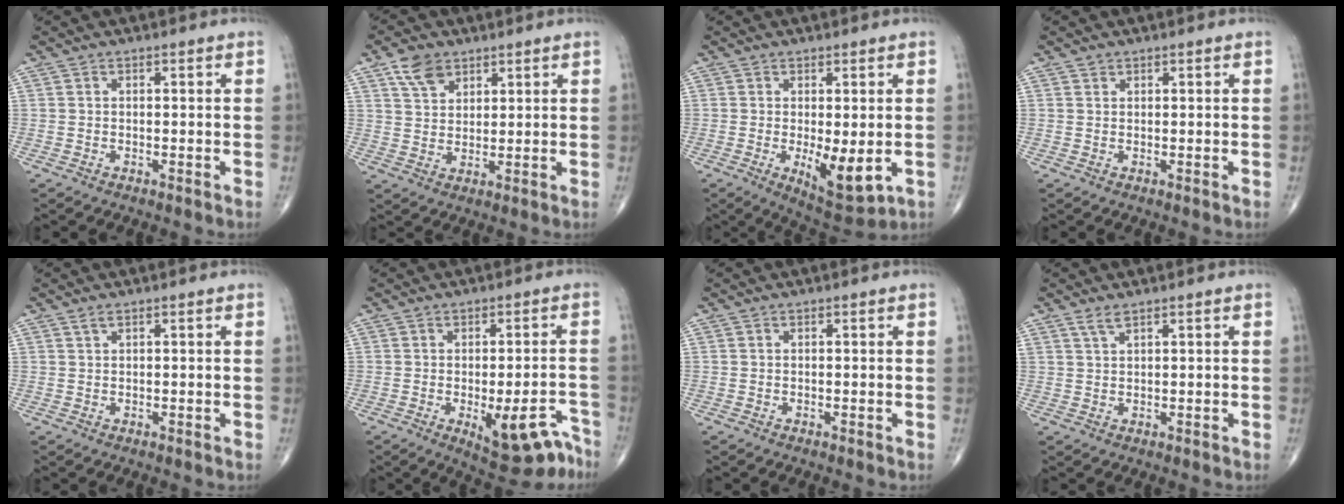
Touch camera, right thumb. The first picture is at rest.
{"total": 6.0, "force": [3.6, 3.9, 2.9], "torque": [-0.036, -0.018, 0.069]}
{"total": 8.7, "force": [-1.6, 3.2, 7.9], "torque": [-0.112, -0.025, -0.014]}
{"total": 0.7, "force": [0.5, 0.4, 0.1], "torque": [0.004, -0.003, 0.006]}
{"total": 0.9, "force": [0.7, 0.2, 0.5], "torque": [-0.011, 0.004, 0.015]}
{"total": 11.6, "force": [-6.5, 4.3, 8.6], "torque": [-0.078, 0.035, -0.080]}
{"total": 0.0}
{"total": 1.9, "force": [1.5, 0.4, 1.2], "torque": [-0.025, -0.001, 0.033]}